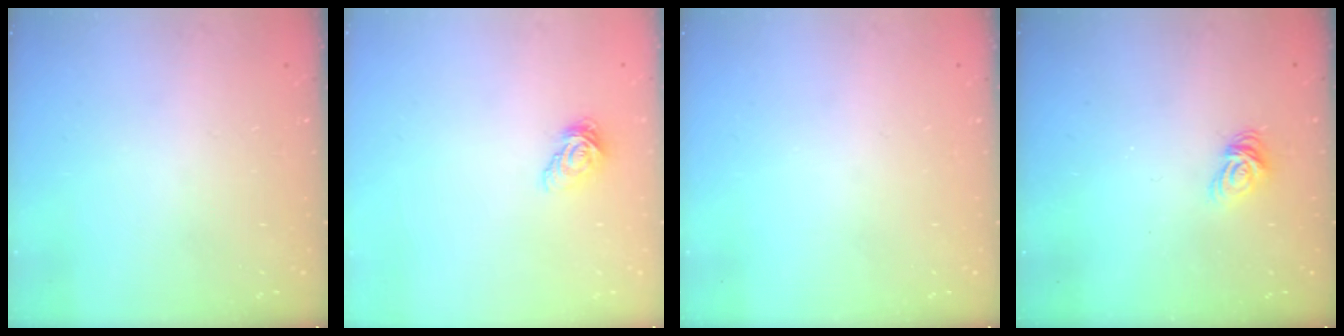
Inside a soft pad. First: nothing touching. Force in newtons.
{"total": 6.2, "press": 6.1, "slide": 0.4}
{"total": 0.0}
{"total": 7.6, "press": 7.6, "slide": 0.4}